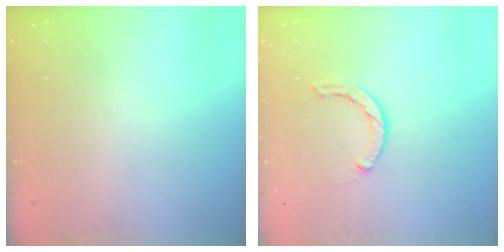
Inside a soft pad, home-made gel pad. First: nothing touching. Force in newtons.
{"total": 3.7, "press": 3.6, "slide": 0.6}